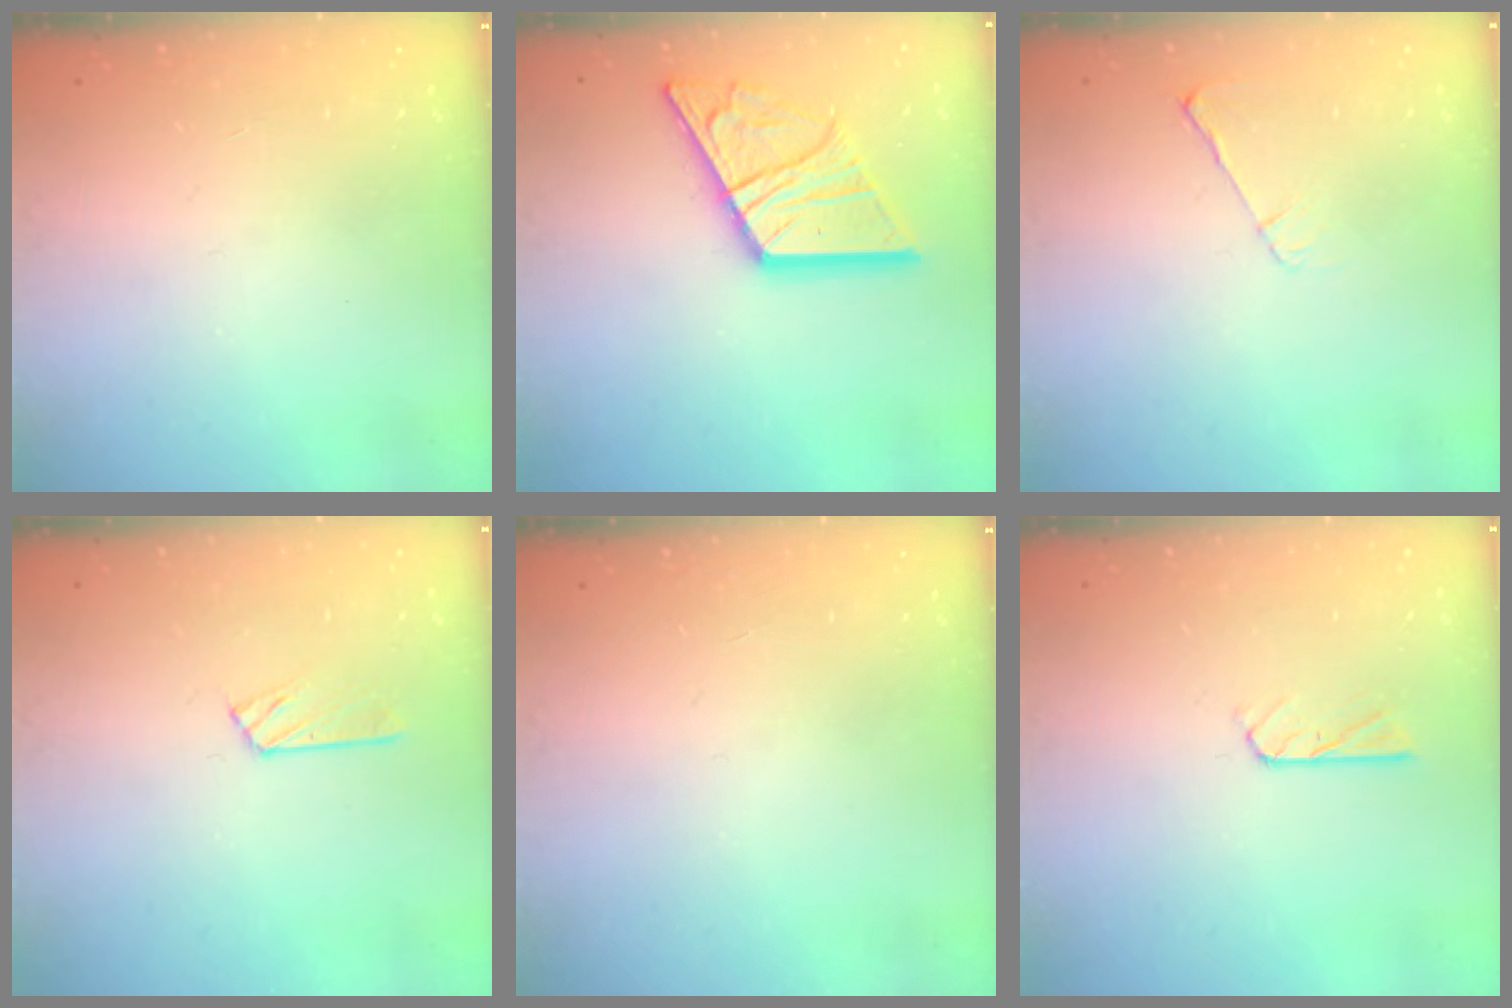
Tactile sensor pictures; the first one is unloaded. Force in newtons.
{"total": 19.1, "press": 18.9, "slide": 2.2}
{"total": 3.9, "press": 3.9, "slide": 0.6}
{"total": 3.8, "press": 3.7, "slide": 0.5}
{"total": 0.0}
{"total": 3.4, "press": 3.4, "slide": 0.2}